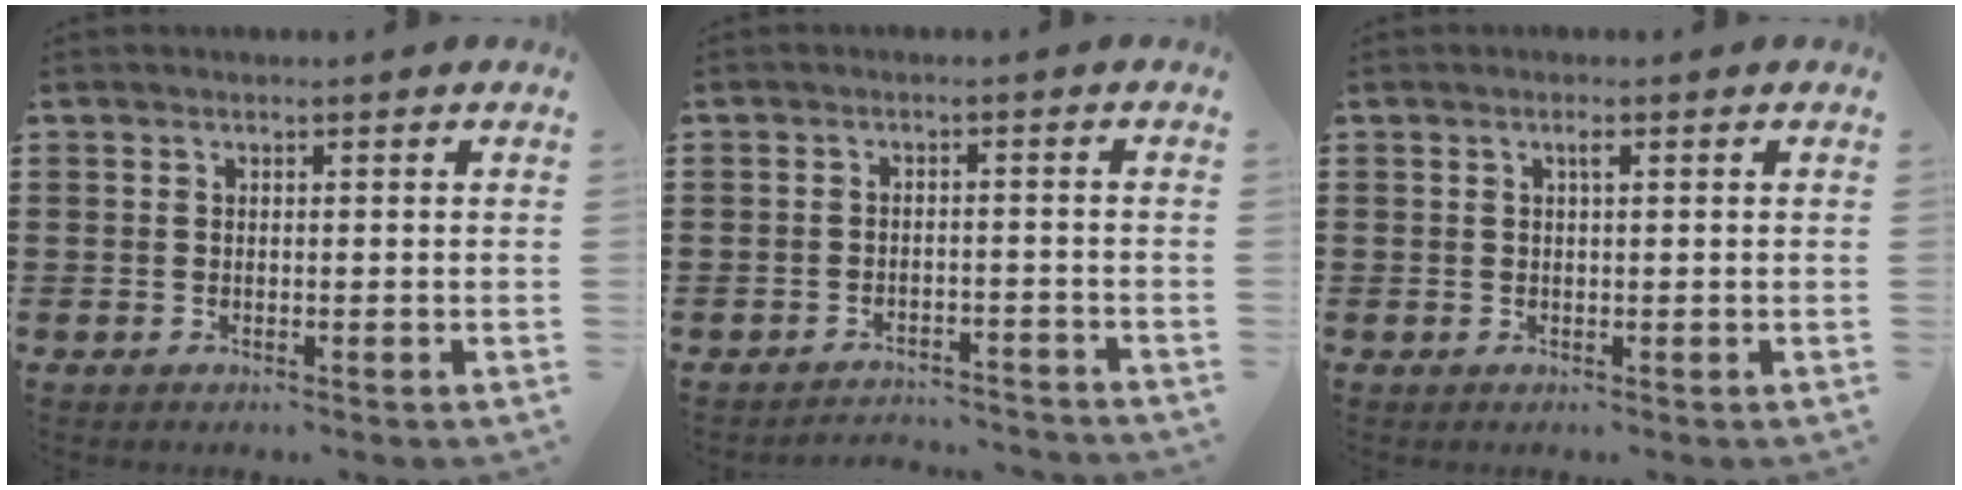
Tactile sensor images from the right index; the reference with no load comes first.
{"total": 2.9, "force": [-2.9, 0.2, -0.2], "torque": [-0.006, -0.001, -0.063]}
{"total": 1.0, "force": [0.4, 0.2, 0.9], "torque": [-0.019, 0.002, 0.006]}